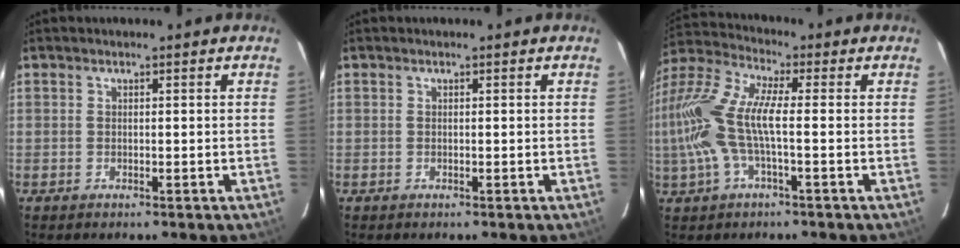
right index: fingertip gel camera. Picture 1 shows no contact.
{"total": 0.0}
{"total": 15.7, "force": [-1.6, 4.8, 14.9], "torque": [-0.296, 0.000, -0.036]}